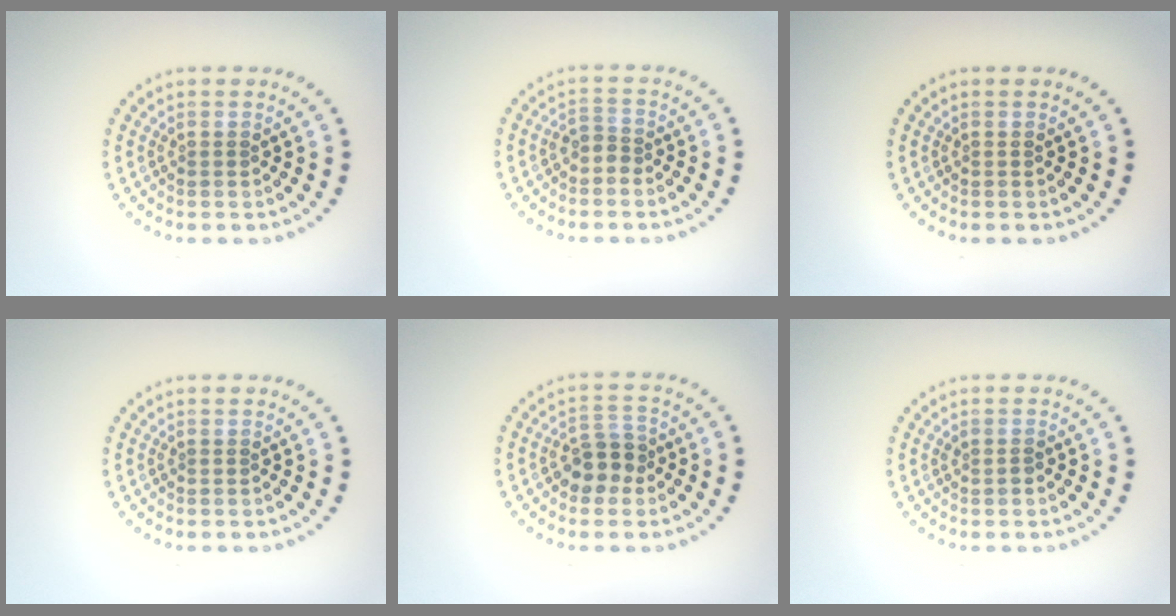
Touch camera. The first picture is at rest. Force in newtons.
{"total": 1.6, "press": 1.2, "slide": 1.0}
{"total": 0.0}
{"total": 0.0}
{"total": 3.4, "press": 3.2, "slide": 1.1}
{"total": 0.7, "press": 0.7, "slide": 0.0}